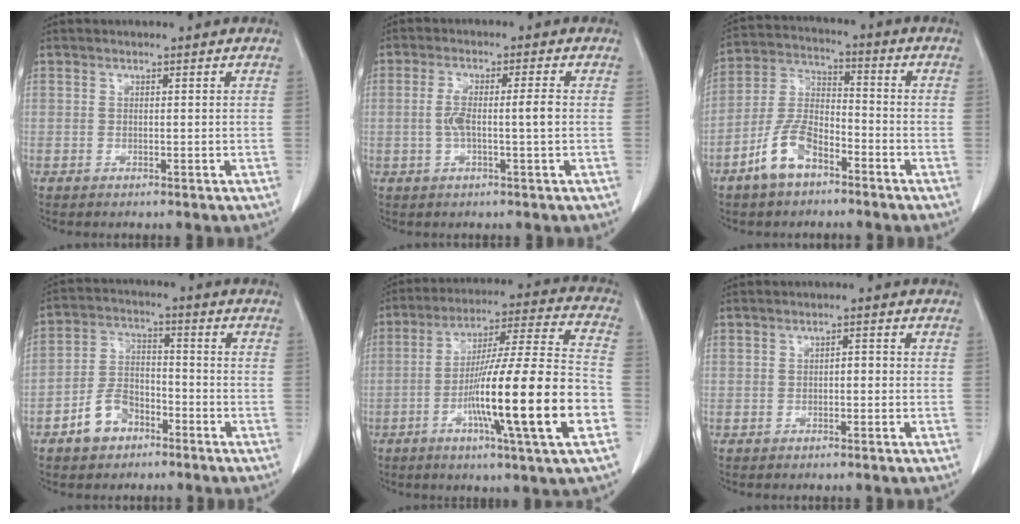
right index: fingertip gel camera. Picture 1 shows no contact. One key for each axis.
{"total": 4.9, "fx": -0.4, "fy": 0.3, "fz": 4.9, "tx": -0.102, "ty": 0.010, "tz": -0.005}
{"total": 9.2, "fx": -5.6, "fy": 4.2, "fz": 5.9, "tx": -0.135, "ty": 0.009, "tz": -0.111}
{"total": 7.5, "fx": -4.3, "fy": 4.9, "fz": 3.7, "tx": -0.083, "ty": 0.018, "tz": -0.075}
{"total": 21.2, "fx": -6.5, "fy": 0.1, "fz": 20.1, "tx": -0.315, "ty": -0.008, "tz": -0.111}
{"total": 1.4, "fx": -0.3, "fy": 0.6, "fz": 1.2, "tx": -0.016, "ty": 0.005, "tz": -0.006}